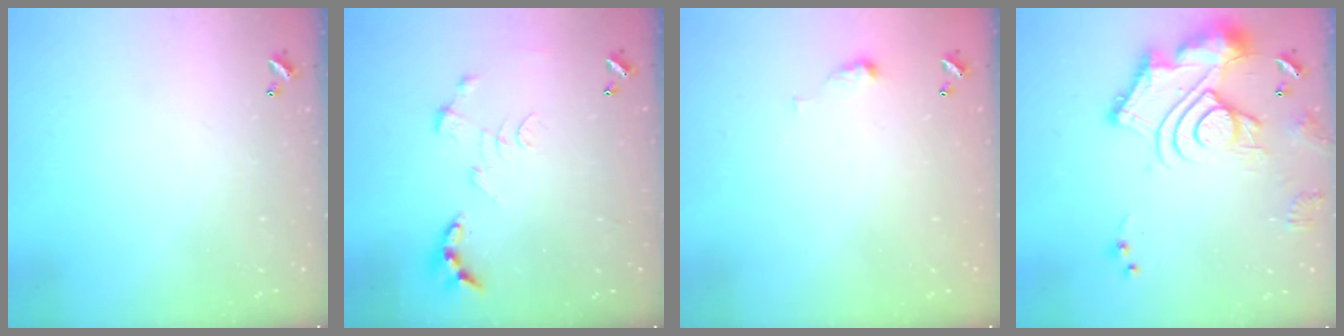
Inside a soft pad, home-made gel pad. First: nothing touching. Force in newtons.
{"total": 0.0}
{"total": 2.9, "press": 2.9, "slide": 0.5}
{"total": 18.1, "press": 18.0, "slide": 1.9}